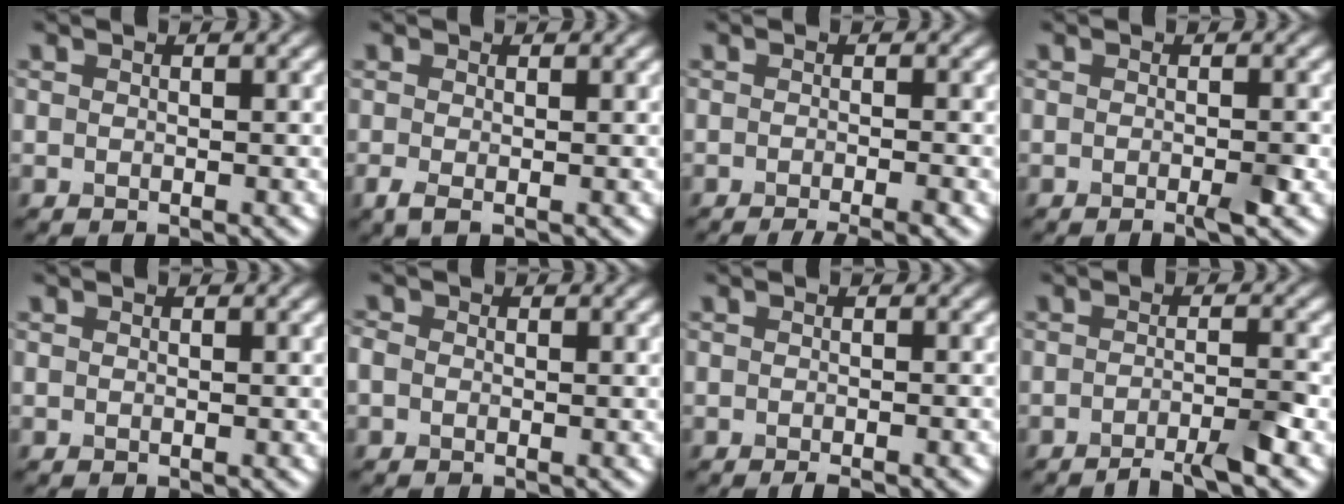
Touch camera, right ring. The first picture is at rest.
{"total": 1.3, "force": [-0.4, 0.4, 1.2], "torque": [-0.027, -0.008, -0.009]}
{"total": 3.6, "force": [-2.2, 0.8, 2.8], "torque": [-0.026, 0.002, -0.034]}
{"total": 1.7, "force": [-0.8, 0.2, 1.5], "torque": [-0.022, -0.003, -0.016]}
{"total": 0.0}
{"total": 0.8, "force": [-0.3, 0.6, 0.3], "torque": [-0.007, -0.001, -0.009]}
{"total": 1.8, "force": [-1.3, 0.3, 1.3], "torque": [-0.012, -0.001, -0.019]}
{"total": 3.5, "force": [-2.3, 0.5, 2.6], "torque": [-0.033, 0.003, -0.050]}